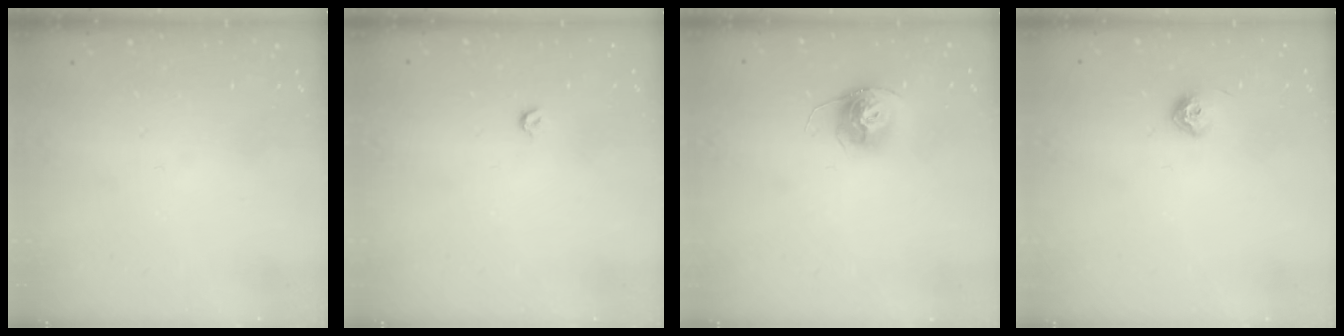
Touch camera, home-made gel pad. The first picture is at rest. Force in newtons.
{"total": 3.6, "press": 3.6, "slide": 0.7}
{"total": 11.9, "press": 11.9, "slide": 1.0}
{"total": 7.9, "press": 7.8, "slide": 0.9}